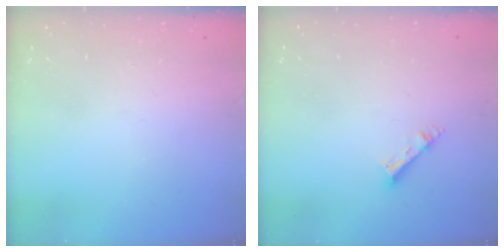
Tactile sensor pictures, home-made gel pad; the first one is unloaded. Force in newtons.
{"total": 4.2, "press": 4.2, "slide": 0.2}